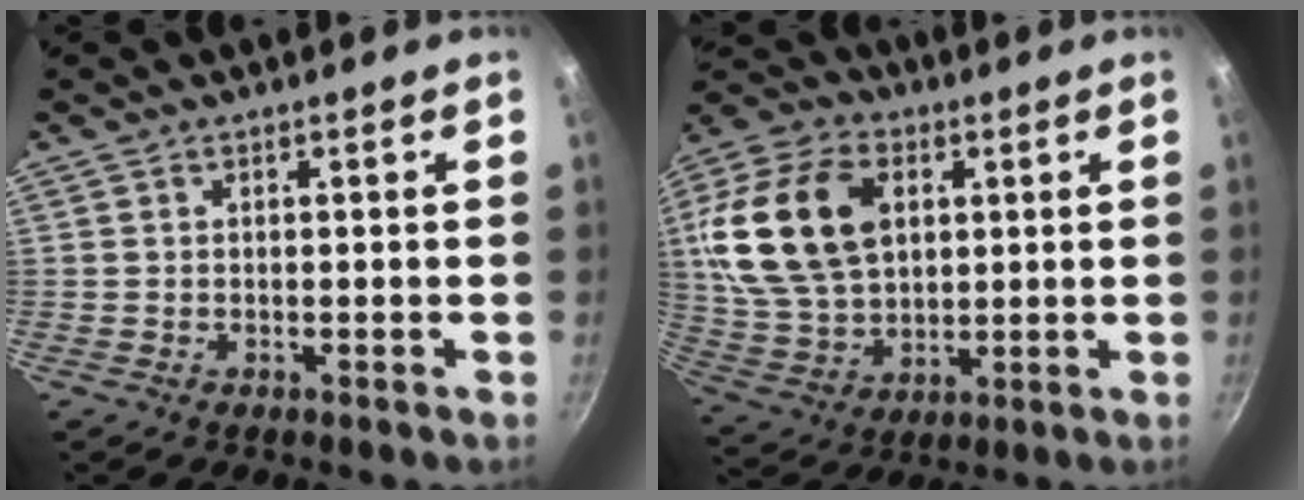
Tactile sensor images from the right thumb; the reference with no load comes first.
{"total": 21.7, "force": [4.9, 14.6, 15.3], "torque": [-0.278, -0.001, 0.095]}